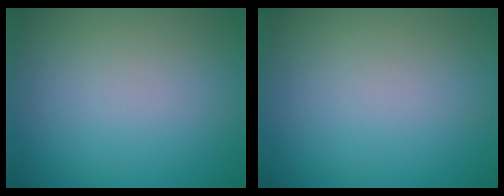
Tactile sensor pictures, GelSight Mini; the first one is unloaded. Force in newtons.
{"total": 0.0}